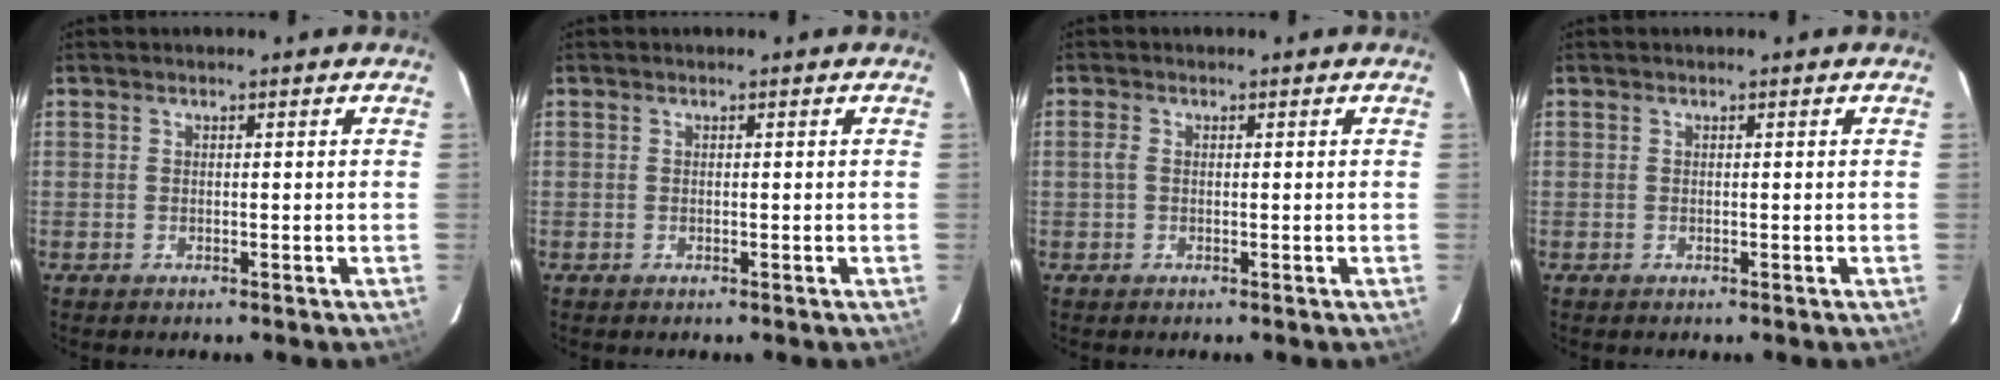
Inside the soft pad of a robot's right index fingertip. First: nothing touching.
{"total": 0.0}
{"total": 1.2, "force": [0.0, 0.8, 0.9], "torque": [-0.021, 0.002, -0.002]}
{"total": 0.0}